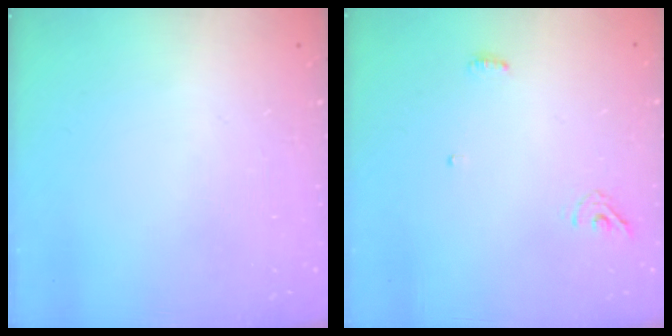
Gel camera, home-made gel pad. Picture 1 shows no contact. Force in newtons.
{"total": 4.9, "press": 4.8, "slide": 1.0}